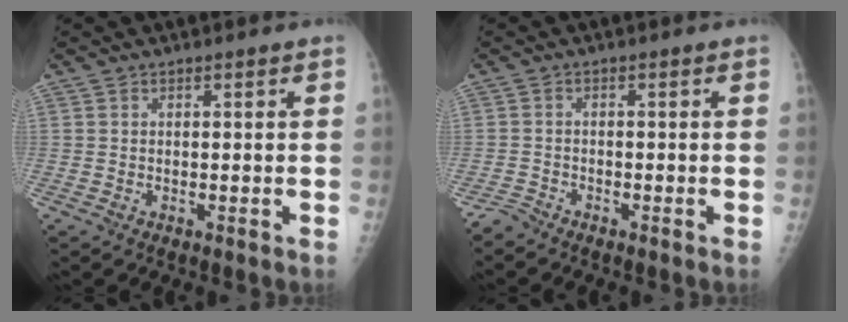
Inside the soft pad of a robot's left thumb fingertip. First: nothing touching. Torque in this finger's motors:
{"motor_torque": [0.06, 0.12, -0.03, 0.02, 0.04]}